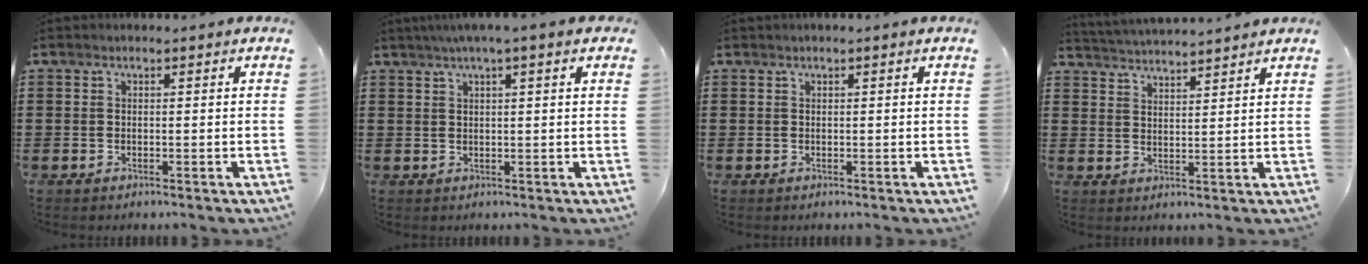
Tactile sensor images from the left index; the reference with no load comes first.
{"total": 3.1, "force": [1.8, -0.1, 2.5], "torque": [-0.051, 0.006, 0.032]}
{"total": 0.0}
{"total": 3.0, "force": [3.0, -0.4, -0.2], "torque": [-0.009, -0.018, 0.053]}